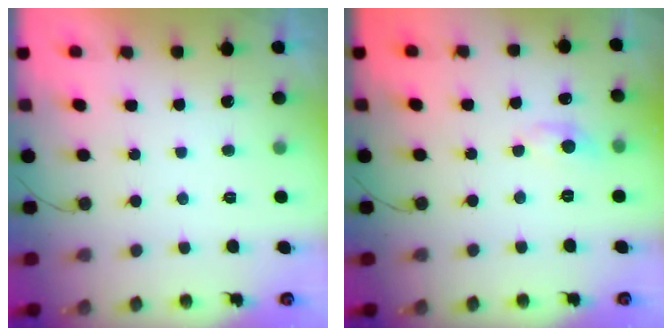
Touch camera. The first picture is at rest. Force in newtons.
{"total": 4.8, "press": 4.8, "slide": 0.6}